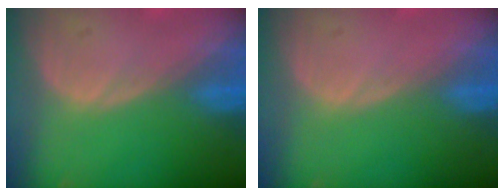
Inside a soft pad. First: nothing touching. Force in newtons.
{"total": 0.0}